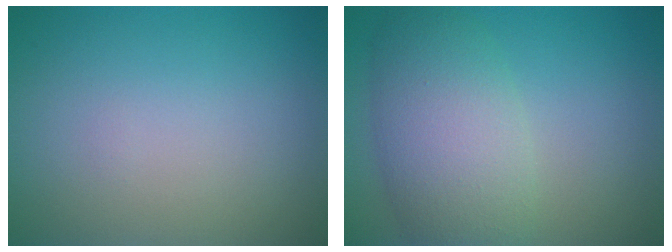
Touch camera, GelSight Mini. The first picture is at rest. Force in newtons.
{"total": 6.7, "press": 6.7, "slide": 0.2}